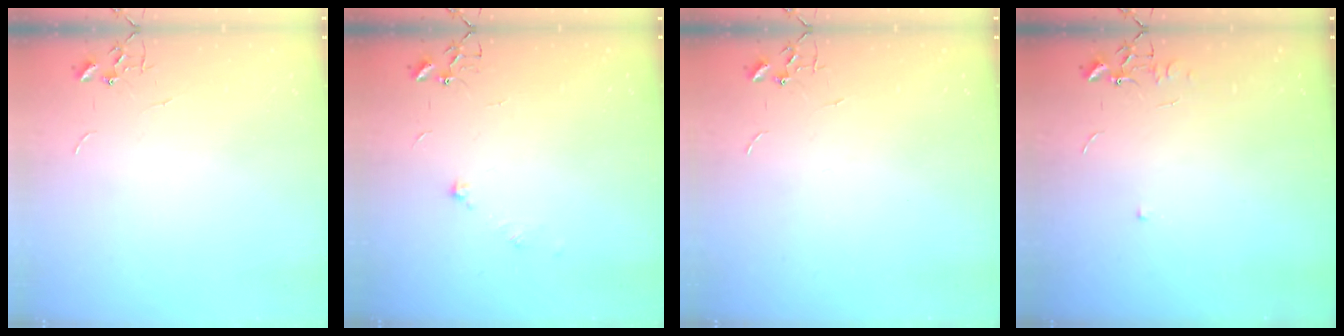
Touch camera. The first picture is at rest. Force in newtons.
{"total": 6.6, "press": 6.4, "slide": 1.9}
{"total": 0.0}
{"total": 4.7, "press": 4.6, "slide": 0.7}